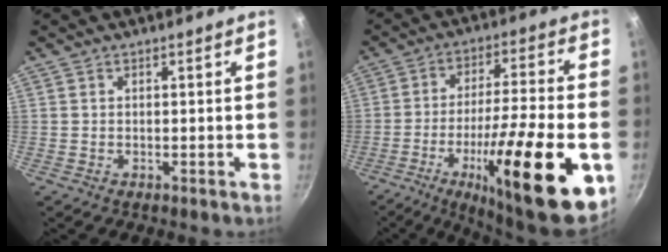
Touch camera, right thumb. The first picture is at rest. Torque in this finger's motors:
{"motor_torque": [0.48, 1.27, 2.05, -0.73, 0.28]}